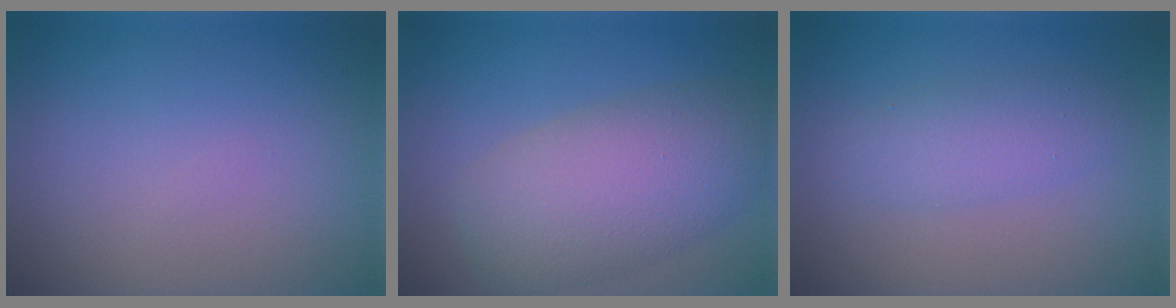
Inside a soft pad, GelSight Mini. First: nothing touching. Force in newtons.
{"total": 7.3, "press": 7.3, "slide": 0.4}
{"total": 2.8, "press": 2.8, "slide": 0.1}